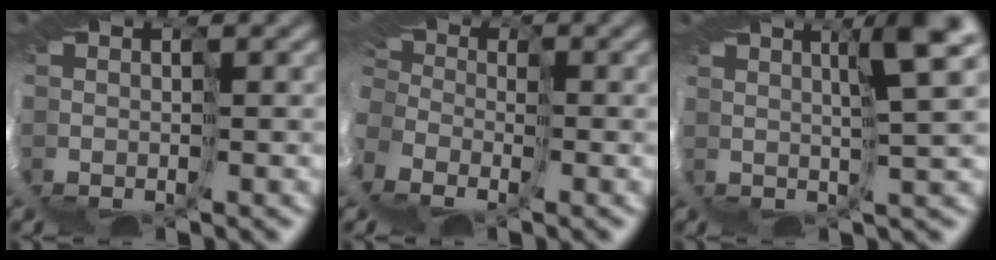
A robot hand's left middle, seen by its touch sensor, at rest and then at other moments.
{"total": 11.0, "force": [-6.0, 7.9, 4.8], "torque": [-0.123, -0.037, -0.089]}
{"total": 5.4, "force": [2.8, 0.0, 4.6], "torque": [-0.059, 0.017, 0.036]}